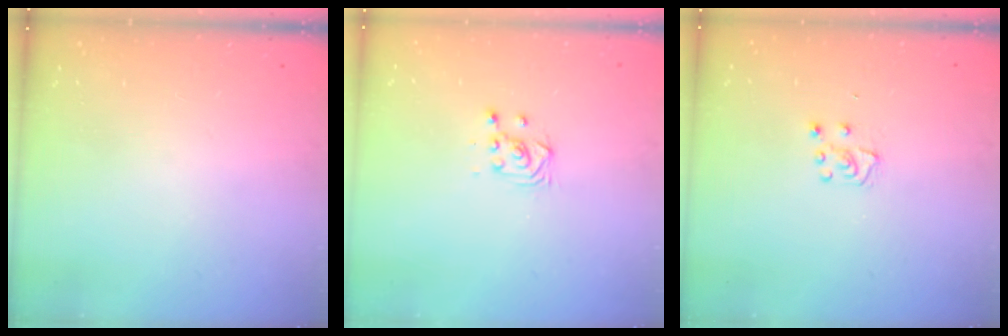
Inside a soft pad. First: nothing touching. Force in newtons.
{"total": 4.1, "press": 4.0, "slide": 1.0}
{"total": 5.1, "press": 5.0, "slide": 0.6}